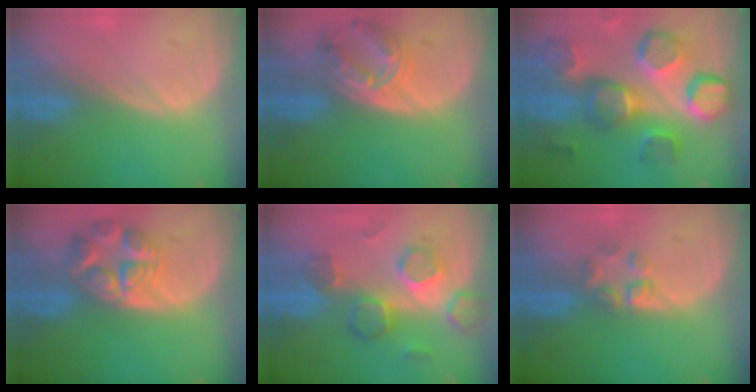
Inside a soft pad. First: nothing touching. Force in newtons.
{"total": 7.9, "press": 6.9, "slide": 3.9}
{"total": 11.9, "press": 10.9, "slide": 4.8}
{"total": 7.9, "press": 7.0, "slide": 3.6}
{"total": 7.9, "press": 7.7, "slide": 2.1}
{"total": 2.9, "press": 2.9, "slide": 0.3}